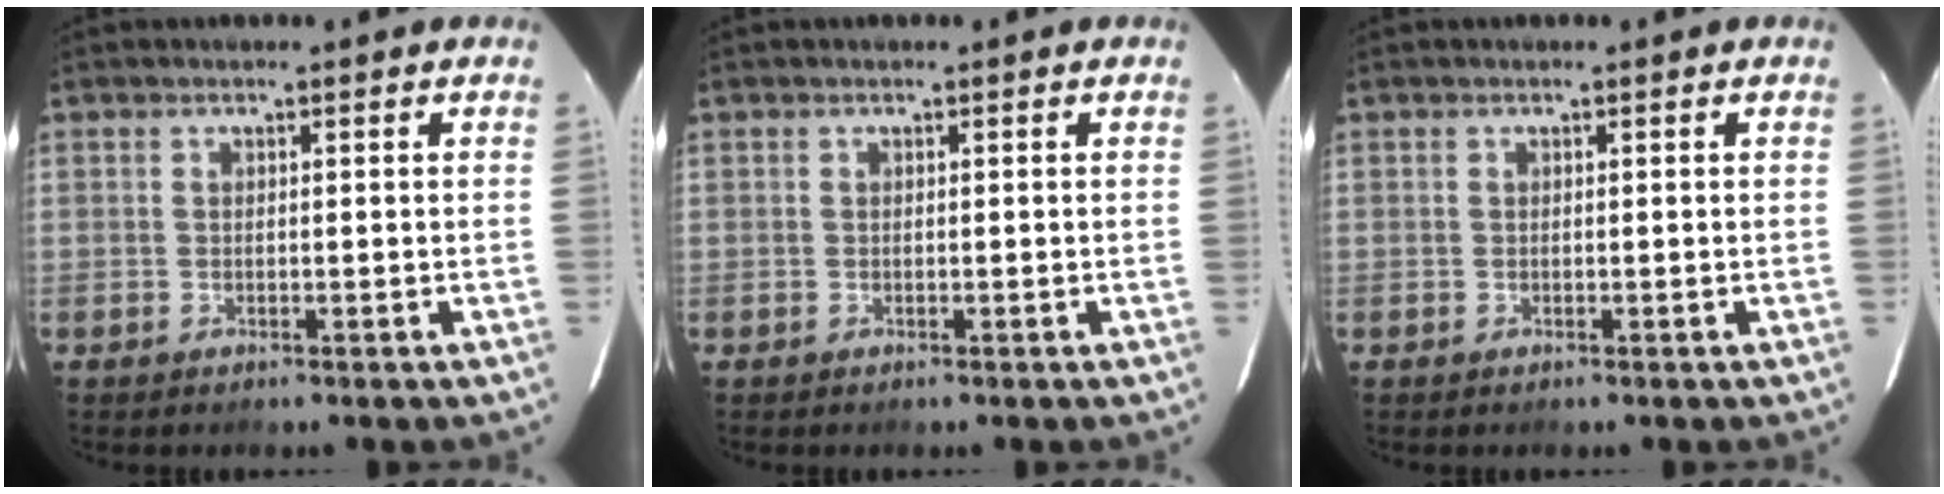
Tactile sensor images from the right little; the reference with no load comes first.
{"total": 0.0}
{"total": 0.0}